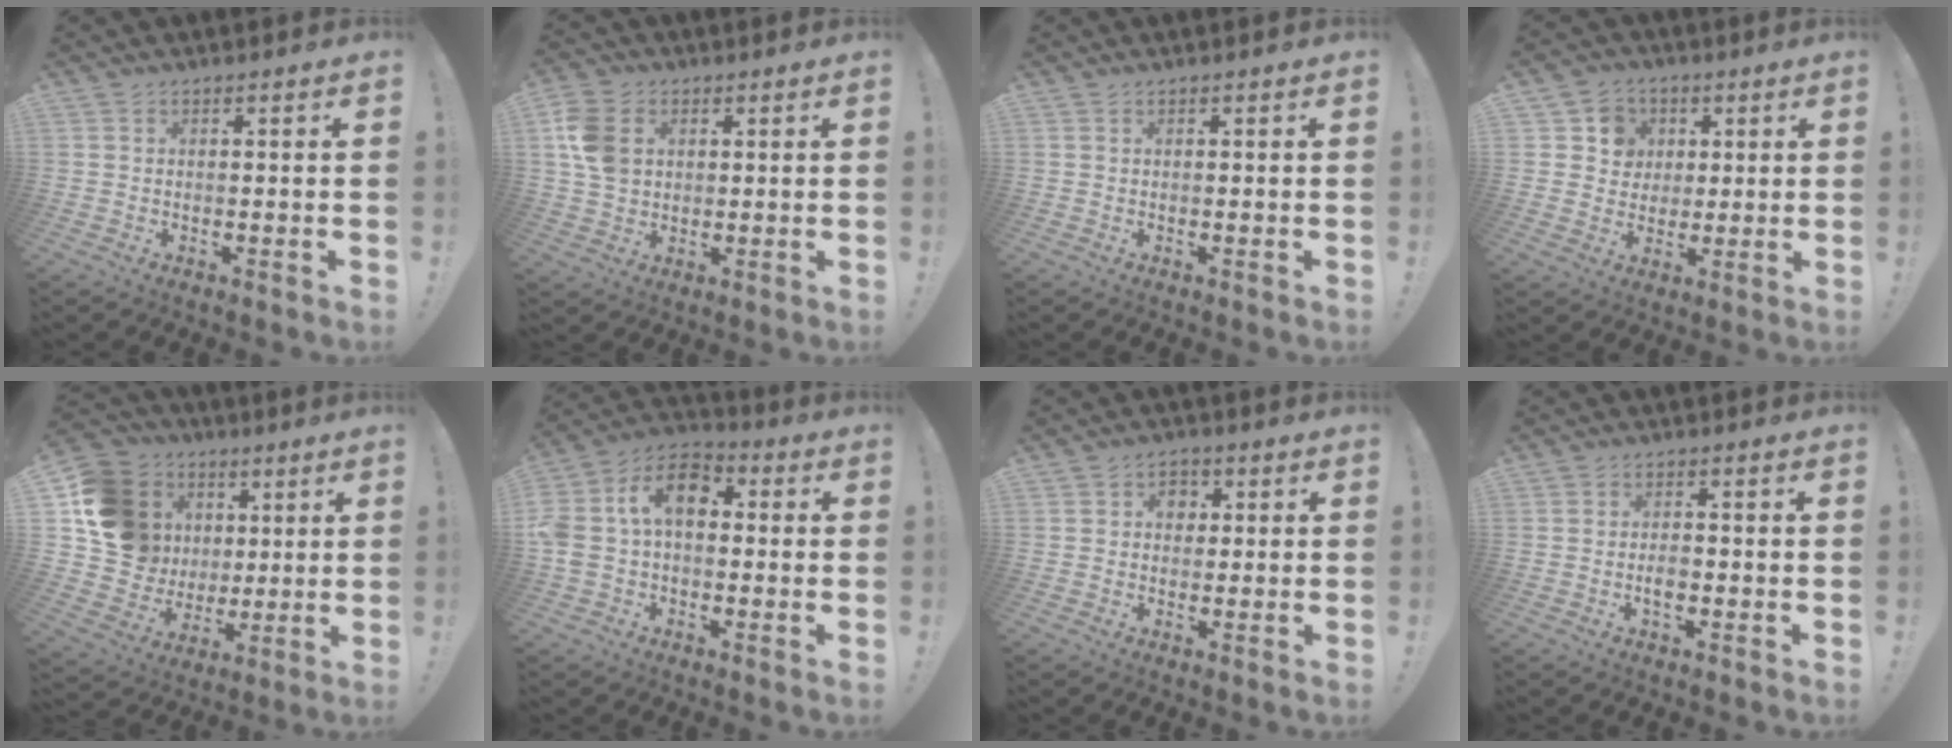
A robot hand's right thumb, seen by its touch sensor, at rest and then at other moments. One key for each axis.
{"total": 10.9, "fx": 2.5, "fy": 8.5, "fz": 6.3, "tx": -0.125, "ty": 0.002, "tz": 0.049}
{"total": 0.0}
{"total": 8.2, "fx": 2.2, "fy": 7.8, "fz": 1.4, "tx": -0.015, "ty": -0.014, "tz": 0.045}
{"total": 17.8, "fx": 4.3, "fy": 15.6, "fz": 7.3, "tx": -0.113, "ty": -0.008, "tz": 0.115}
{"total": 14.5, "fx": 2.4, "fy": 10.0, "fz": 10.3, "tx": -0.190, "ty": 0.019, "tz": 0.046}
{"total": 4.4, "fx": 0.9, "fy": 3.8, "fz": 2.2, "tx": -0.026, "ty": 0.000, "tz": 0.012}
{"total": 3.3, "fx": -1.2, "fy": 1.5, "fz": 2.7, "tx": -0.043, "ty": 0.002, "tz": -0.023}